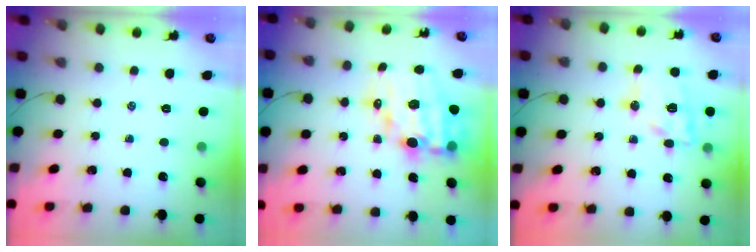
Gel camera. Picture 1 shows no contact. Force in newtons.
{"total": 15.9, "press": 15.4, "slide": 3.8}
{"total": 15.5, "press": 15.2, "slide": 3.0}